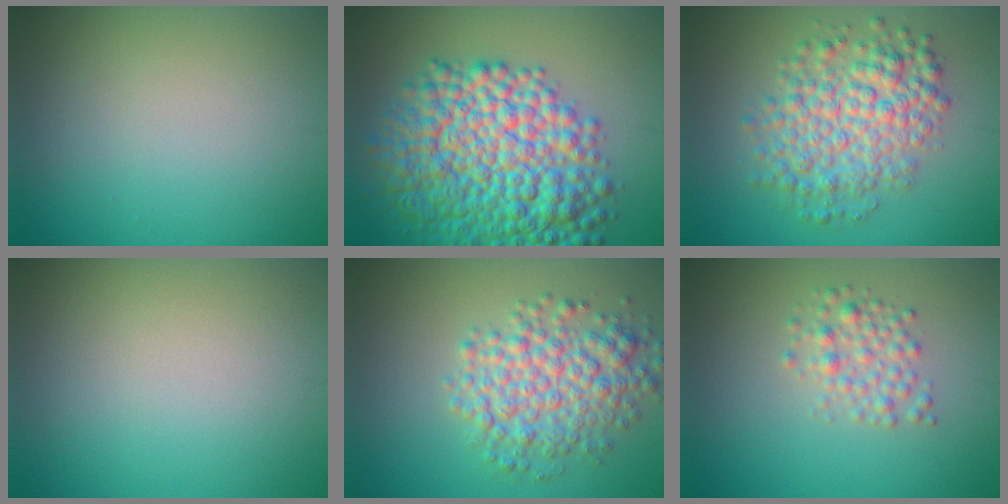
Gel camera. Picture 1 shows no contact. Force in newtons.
{"total": 12.1, "press": 12.1, "slide": 0.0}
{"total": 6.2, "press": 6.2, "slide": 0.1}
{"total": 0.0}
{"total": 5.5, "press": 5.5, "slide": 0.1}
{"total": 2.2, "press": 2.2, "slide": 0.0}